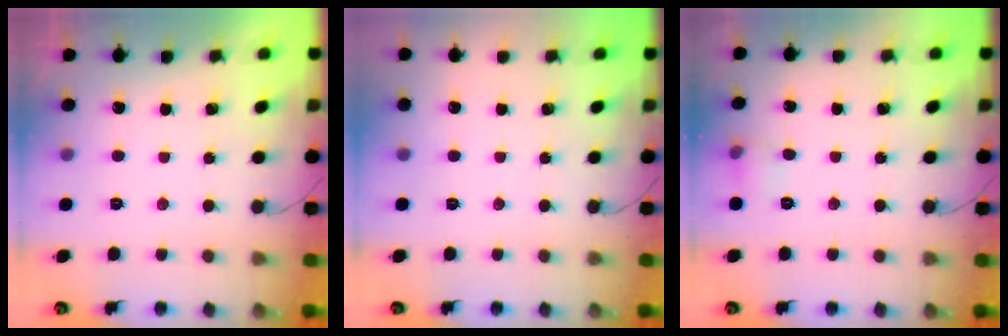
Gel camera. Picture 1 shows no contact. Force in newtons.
{"total": 0.0}
{"total": 4.9, "press": 4.8, "slide": 1.1}